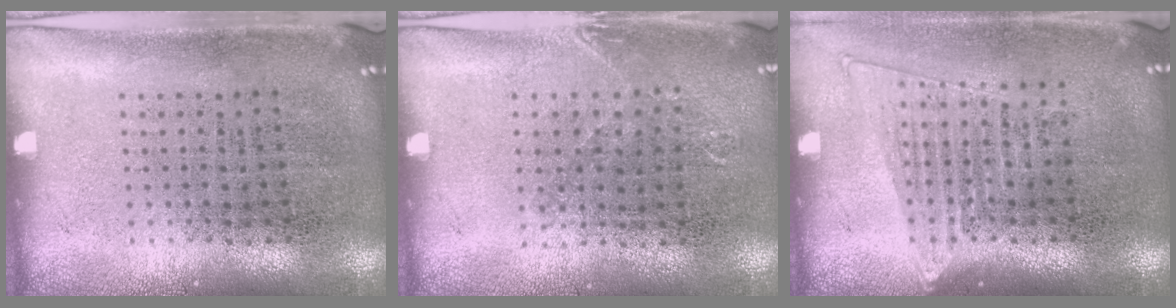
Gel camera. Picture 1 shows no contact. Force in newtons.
{"total": 0.8, "press": 0.8, "slide": 0.1}
{"total": 1.4, "press": 1.2, "slide": 0.7}